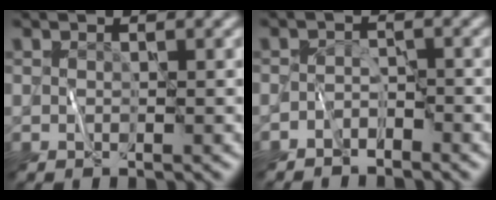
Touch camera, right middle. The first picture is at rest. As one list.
[{"total": 1.7, "force": [-1.5, 0.6, 0.2], "torque": [0.002, 0.011, -0.032]}]